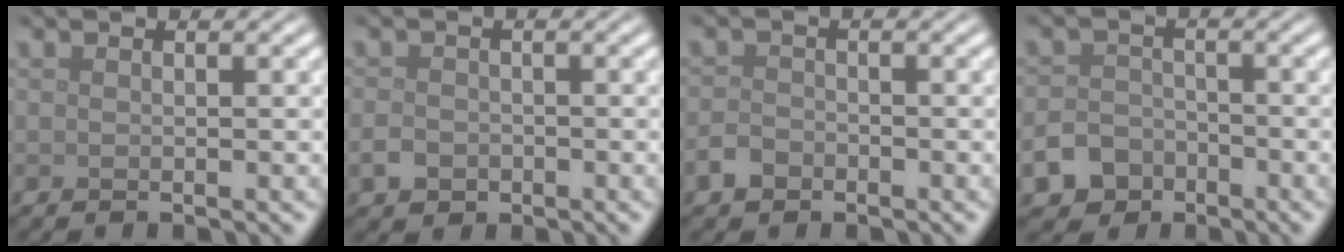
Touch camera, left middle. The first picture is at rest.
{"total": 2.0, "force": [-1.0, 1.6, 0.8], "torque": [-0.012, -0.002, -0.021]}
{"total": 2.0, "force": [-1.3, 1.3, 0.7], "torque": [-0.007, 0.002, -0.031]}
{"total": 4.9, "force": [-3.2, 3.6, 1.1], "torque": [0.000, -0.007, -0.063]}